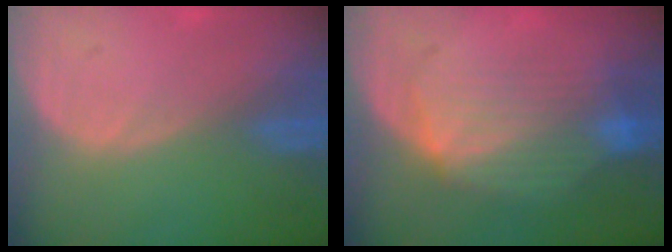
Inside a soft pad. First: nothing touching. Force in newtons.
{"total": 8.3, "press": 7.8, "slide": 2.9}